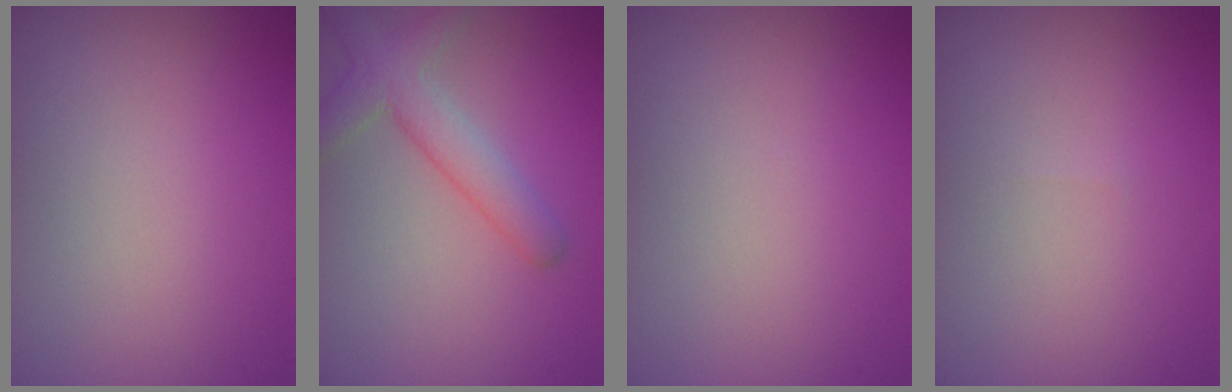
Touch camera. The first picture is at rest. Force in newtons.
{"total": 3.8, "press": 3.8, "slide": 0.3}
{"total": 0.0}
{"total": 0.0}